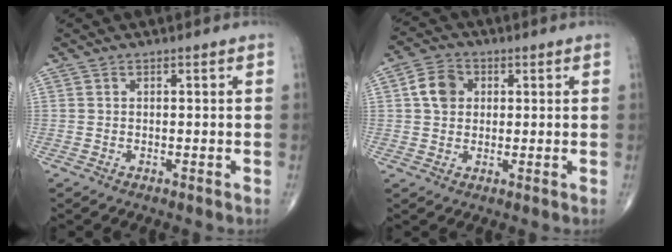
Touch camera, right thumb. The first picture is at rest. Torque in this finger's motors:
{"motor_torque": [-0.48, 0.56, -0.02, -0.04, 0.06]}